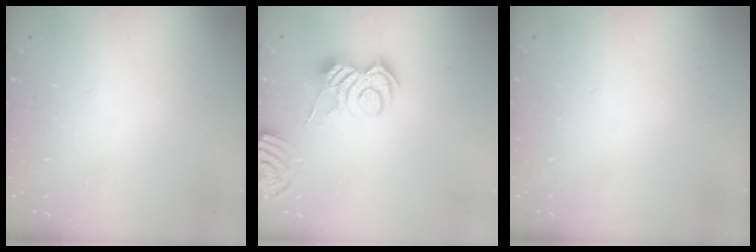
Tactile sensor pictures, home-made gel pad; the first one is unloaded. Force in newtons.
{"total": 5.7, "press": 5.6, "slide": 0.6}
{"total": 0.0}